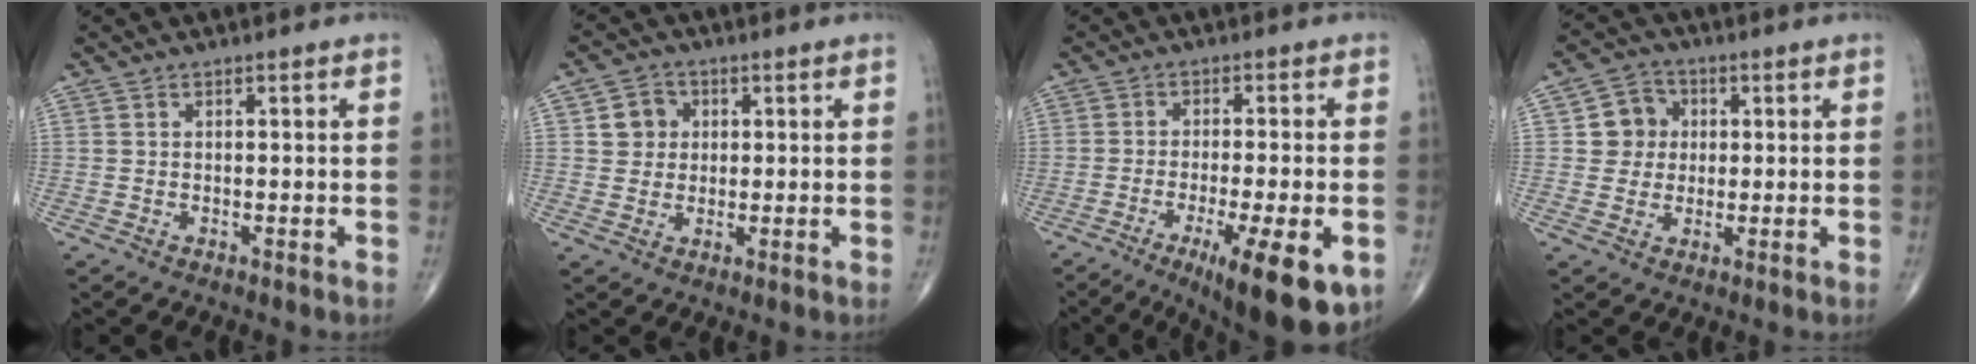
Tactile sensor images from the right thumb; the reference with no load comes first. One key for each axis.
{"total": 4.8, "fx": 1.1, "fy": 4.4, "fz": 1.6, "tx": 0.000, "ty": 0.002, "tz": 0.013}
{"total": 14.8, "fx": -6.5, "fy": 3.6, "fz": 12.8, "tx": -0.157, "ty": -0.008, "tz": -0.089}
{"total": 6.3, "fx": 0.9, "fy": 5.9, "fz": 1.9, "tx": 0.004, "ty": 0.006, "tz": 0.007}